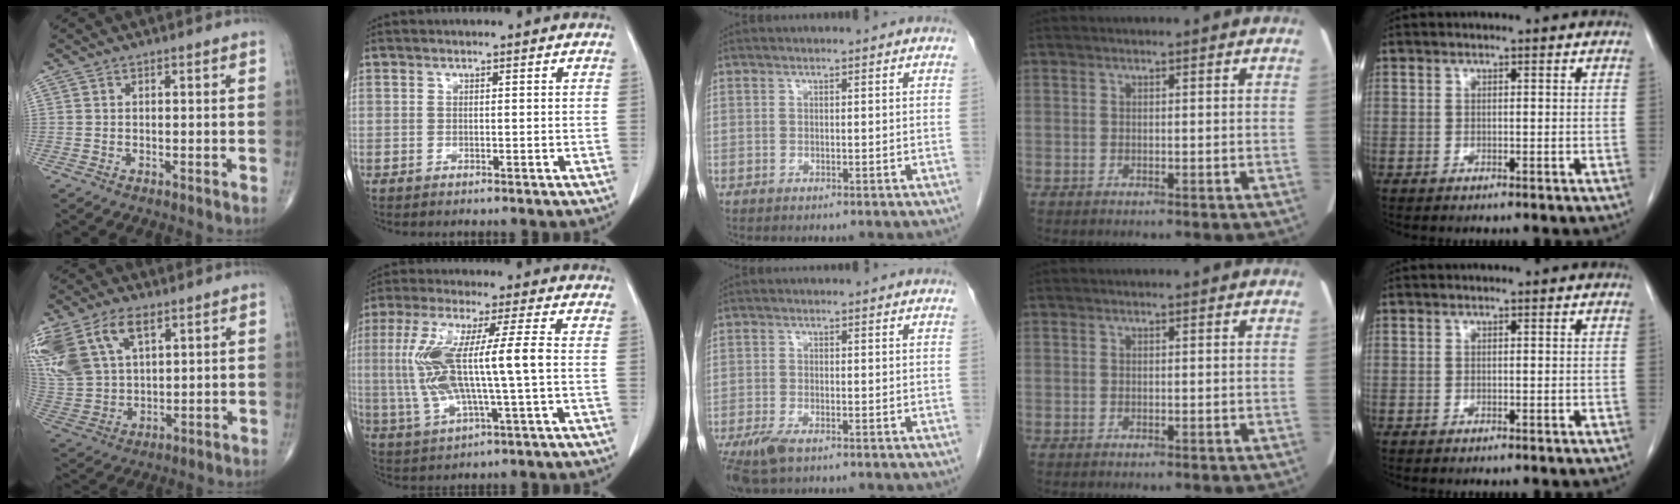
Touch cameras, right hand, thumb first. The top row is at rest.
{"thumb": {"total": 20.1, "force": [9.5, 11.9, 13.1], "torque": [-0.307, 0.006, 0.191]}, "index": {"total": 13.4, "force": [0.0, 1.3, 13.3], "torque": [-0.279, 0.011, 0.001]}, "middle": {"total": 4.6, "force": [-3.0, 1.5, 3.1], "torque": [-0.068, -0.011, -0.053]}}